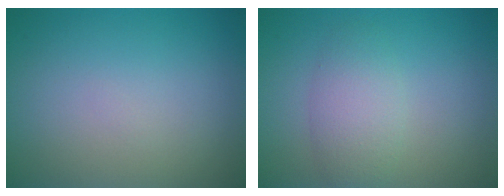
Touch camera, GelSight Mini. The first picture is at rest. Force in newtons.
{"total": 3.1, "press": 3.1, "slide": 0.0}